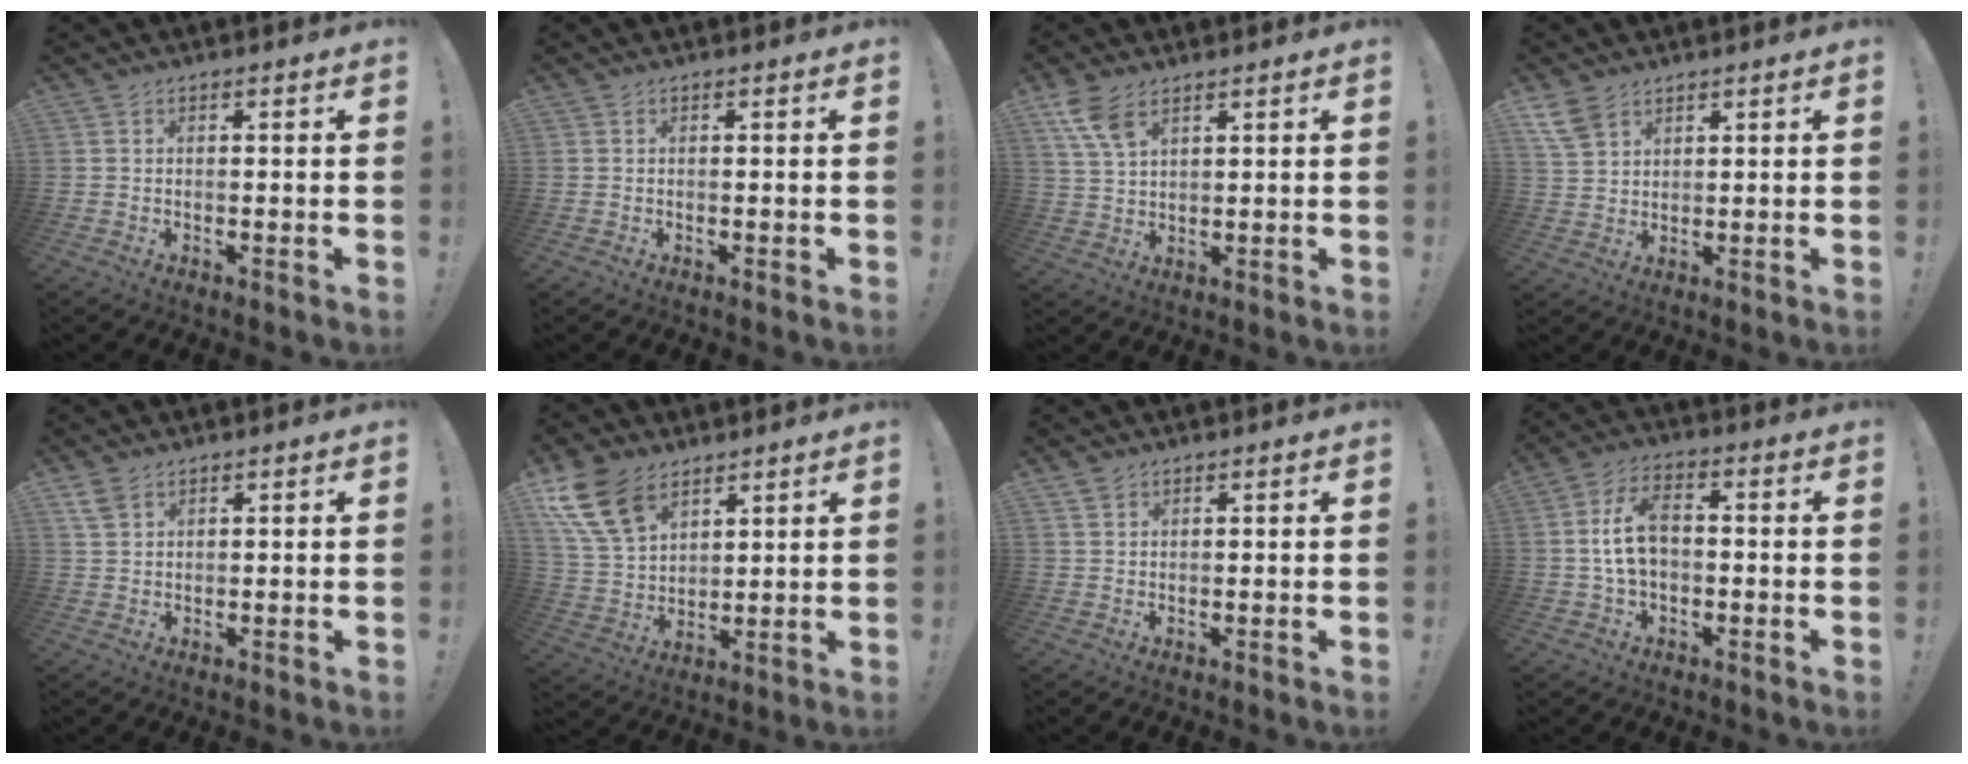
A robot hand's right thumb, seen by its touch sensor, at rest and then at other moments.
{"total": 0.0}
{"total": 7.7, "force": [4.8, 3.4, 4.9], "torque": [-0.096, -0.017, 0.094]}
{"total": 5.1, "force": [3.4, 3.0, 2.4], "torque": [-0.042, -0.012, 0.069]}
{"total": 2.7, "force": [1.9, 1.4, 1.3], "torque": [-0.025, -0.006, 0.037]}
{"total": 14.2, "force": [8.6, 8.7, 7.3], "torque": [-0.151, -0.046, 0.164]}
{"total": 0.7, "force": [0.7, 0.1, -0.3], "torque": [0.011, -0.005, 0.012]}
{"total": 9.9, "force": [0.0, 6.3, 7.7], "torque": [-0.144, 0.014, 0.002]}